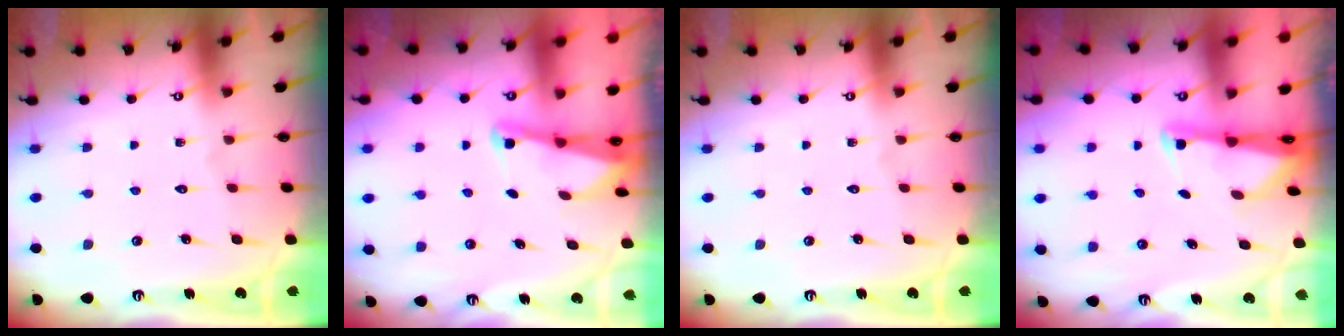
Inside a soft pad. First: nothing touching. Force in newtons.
{"total": 1.4, "press": 1.4, "slide": 0.2}
{"total": 0.0}
{"total": 1.8, "press": 1.8, "slide": 0.4}